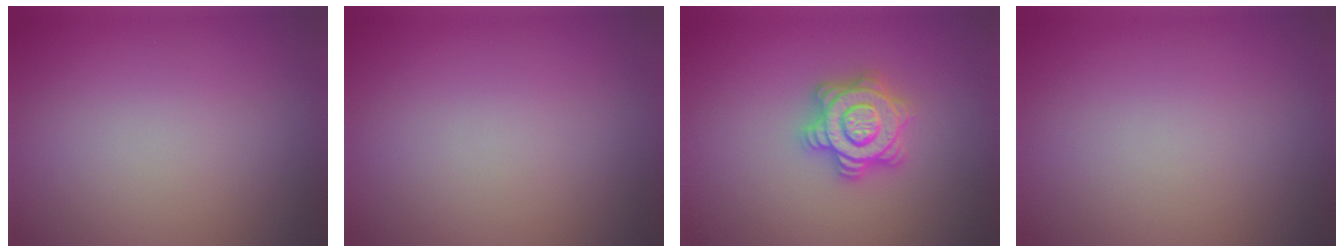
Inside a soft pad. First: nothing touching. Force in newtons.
{"total": 0.0}
{"total": 4.6, "press": 4.6, "slide": 0.6}
{"total": 0.0}